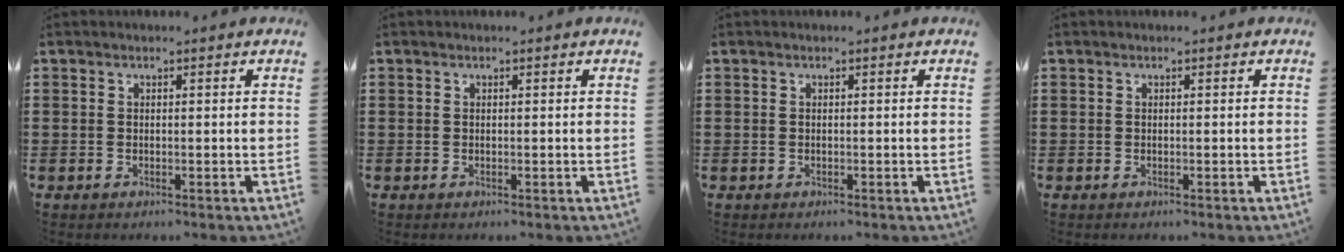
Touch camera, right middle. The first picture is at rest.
{"total": 0.0}
{"total": 0.0}
{"total": 0.0}